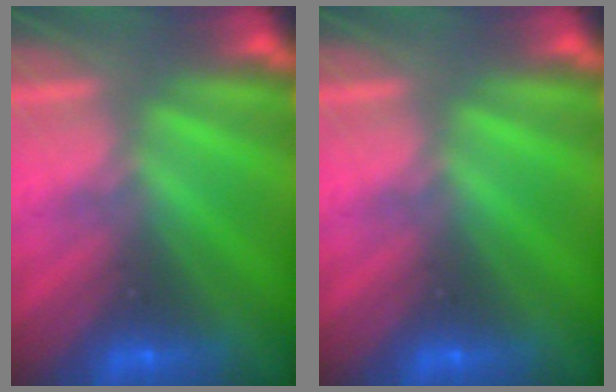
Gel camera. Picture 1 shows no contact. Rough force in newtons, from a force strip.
{"total": 0.0}